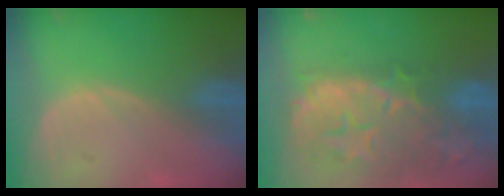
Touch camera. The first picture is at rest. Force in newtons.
{"total": 14.8, "press": 11.9, "slide": 8.8}